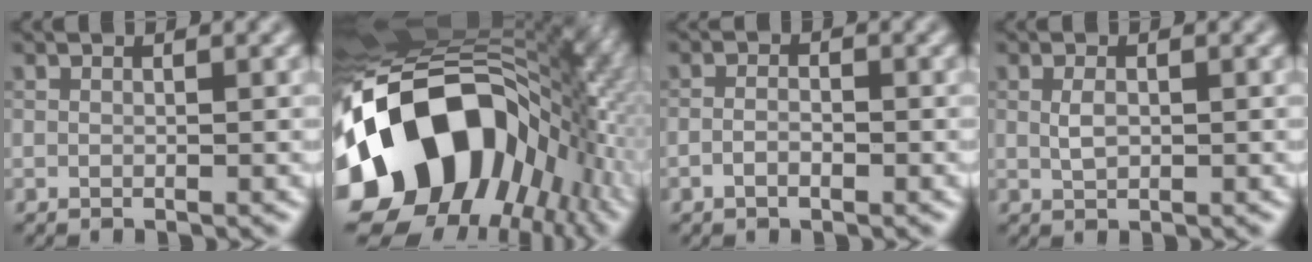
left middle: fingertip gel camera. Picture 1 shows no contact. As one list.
[{"total": 20.6, "force": [-3.6, 14.9, 13.7], "torque": [-0.254, -0.027, -0.064]}, {"total": 1.3, "force": [-0.7, 0.6, 0.9], "torque": [-0.019, 0.001, -0.015]}, {"total": 1.3, "force": [0.2, 0.8, 1.1], "torque": [-0.027, -0.001, 0.005]}]